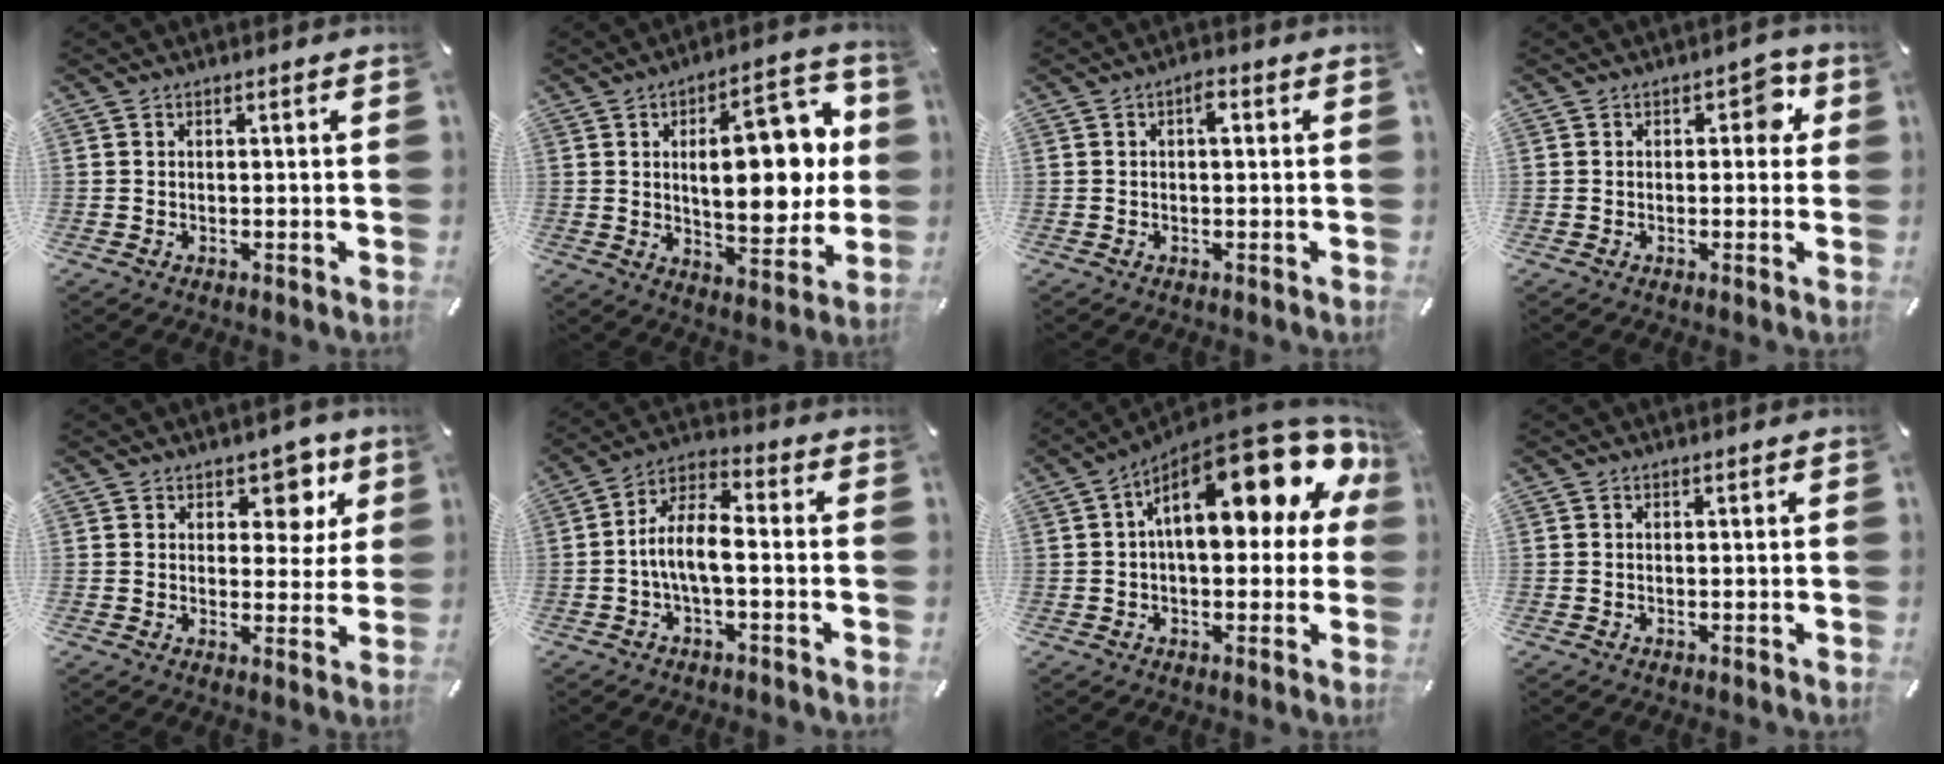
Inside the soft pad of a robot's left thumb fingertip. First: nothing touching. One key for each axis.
{"total": 21.4, "fx": 3.1, "fy": 10.5, "fz": 18.4, "tx": -0.244, "ty": -0.003, "tz": 0.045}
{"total": 2.5, "fx": 0.3, "fy": 1.1, "fz": 2.2, "tx": -0.030, "ty": 0.004, "tz": -0.001}
{"total": 4.9, "fx": 1.1, "fy": 2.9, "fz": 3.7, "tx": -0.038, "ty": -0.002, "tz": 0.008}
{"total": 8.2, "fx": 4.4, "fy": 5.5, "fz": 4.2, "tx": -0.030, "ty": -0.034, "tz": 0.070}
{"total": 8.6, "fx": -2.2, "fy": 3.6, "fz": 7.5, "tx": -0.152, "ty": 0.005, "tz": -0.043}
{"total": 22.2, "fx": 8.4, "fy": 9.3, "fz": 18.4, "tx": -0.262, "ty": -0.056, "tz": 0.142}
{"total": 0.0}